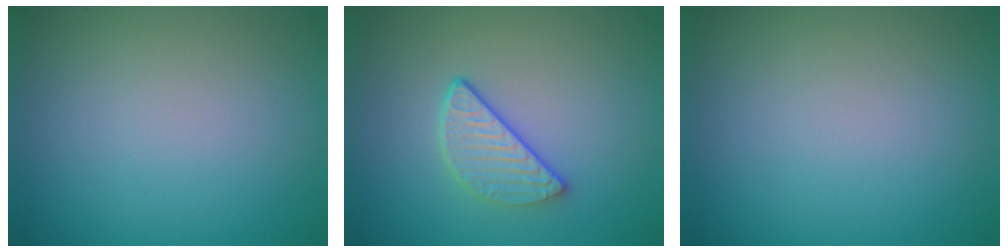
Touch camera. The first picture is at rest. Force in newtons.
{"total": 3.2, "press": 2.6, "slide": 2.0}
{"total": 0.0}